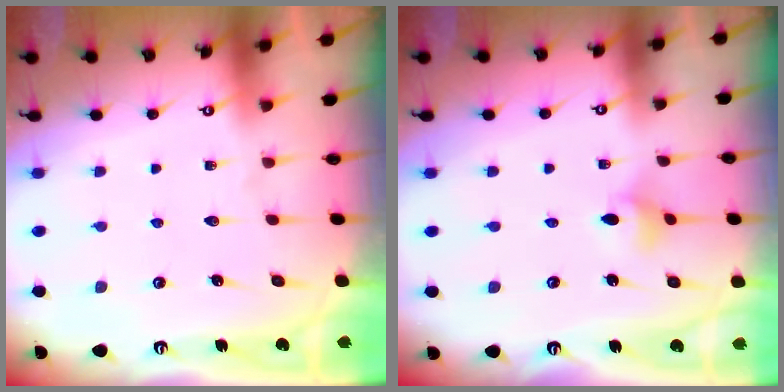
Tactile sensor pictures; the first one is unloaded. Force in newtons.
{"total": 4.2, "press": 4.2, "slide": 0.7}